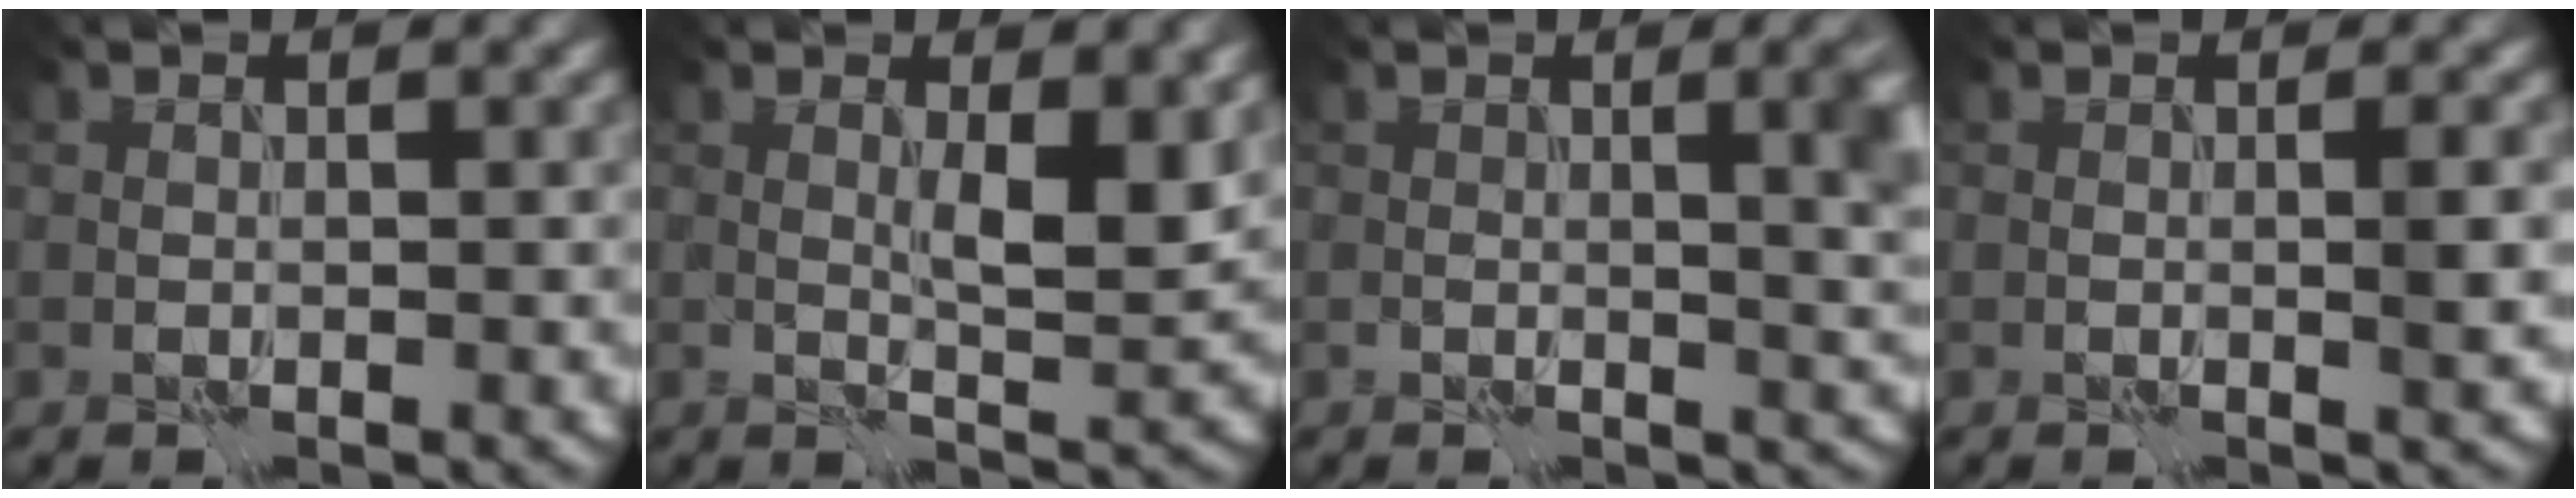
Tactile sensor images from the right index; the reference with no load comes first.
{"total": 3.8, "force": [0.8, 0.6, 3.6], "torque": [-0.065, -0.007, 0.018]}
{"total": 4.1, "force": [0.3, 0.9, 4.0], "torque": [-0.051, -0.003, 0.003]}
{"total": 1.6, "force": [-0.2, -0.2, 1.6], "torque": [-0.024, 0.000, -0.003]}